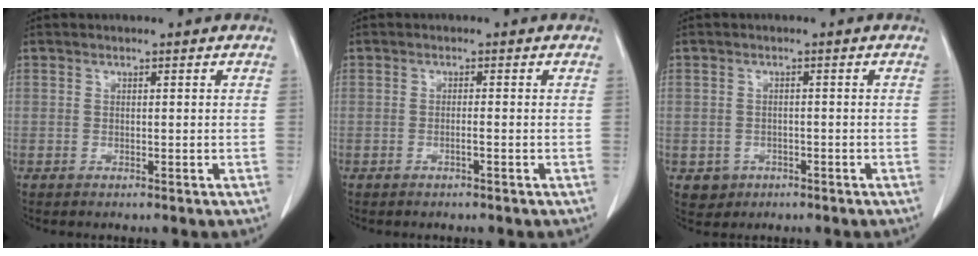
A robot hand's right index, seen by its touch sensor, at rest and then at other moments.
{"total": 0.8, "force": [-0.4, -0.1, 0.7], "torque": [-0.010, 0.002, -0.007]}
{"total": 2.9, "force": [-1.2, 2.6, 0.3], "torque": [0.000, 0.009, -0.012]}